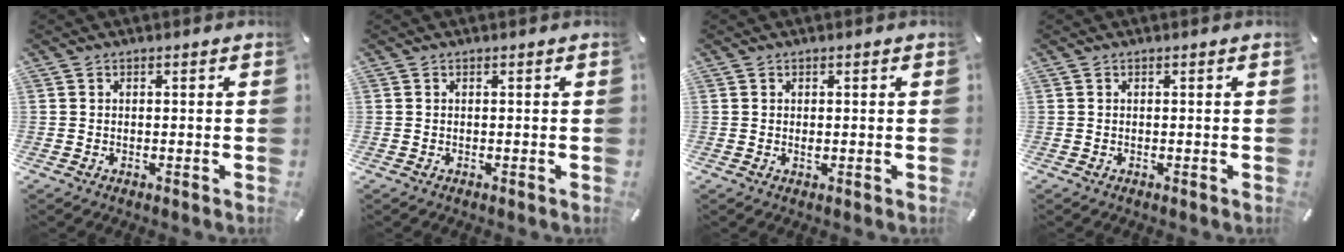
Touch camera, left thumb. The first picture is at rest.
{"total": 0.0}
{"total": 0.7, "force": [0.1, 0.4, 0.5], "torque": [-0.010, 0.000, 0.001]}
{"total": 0.0}